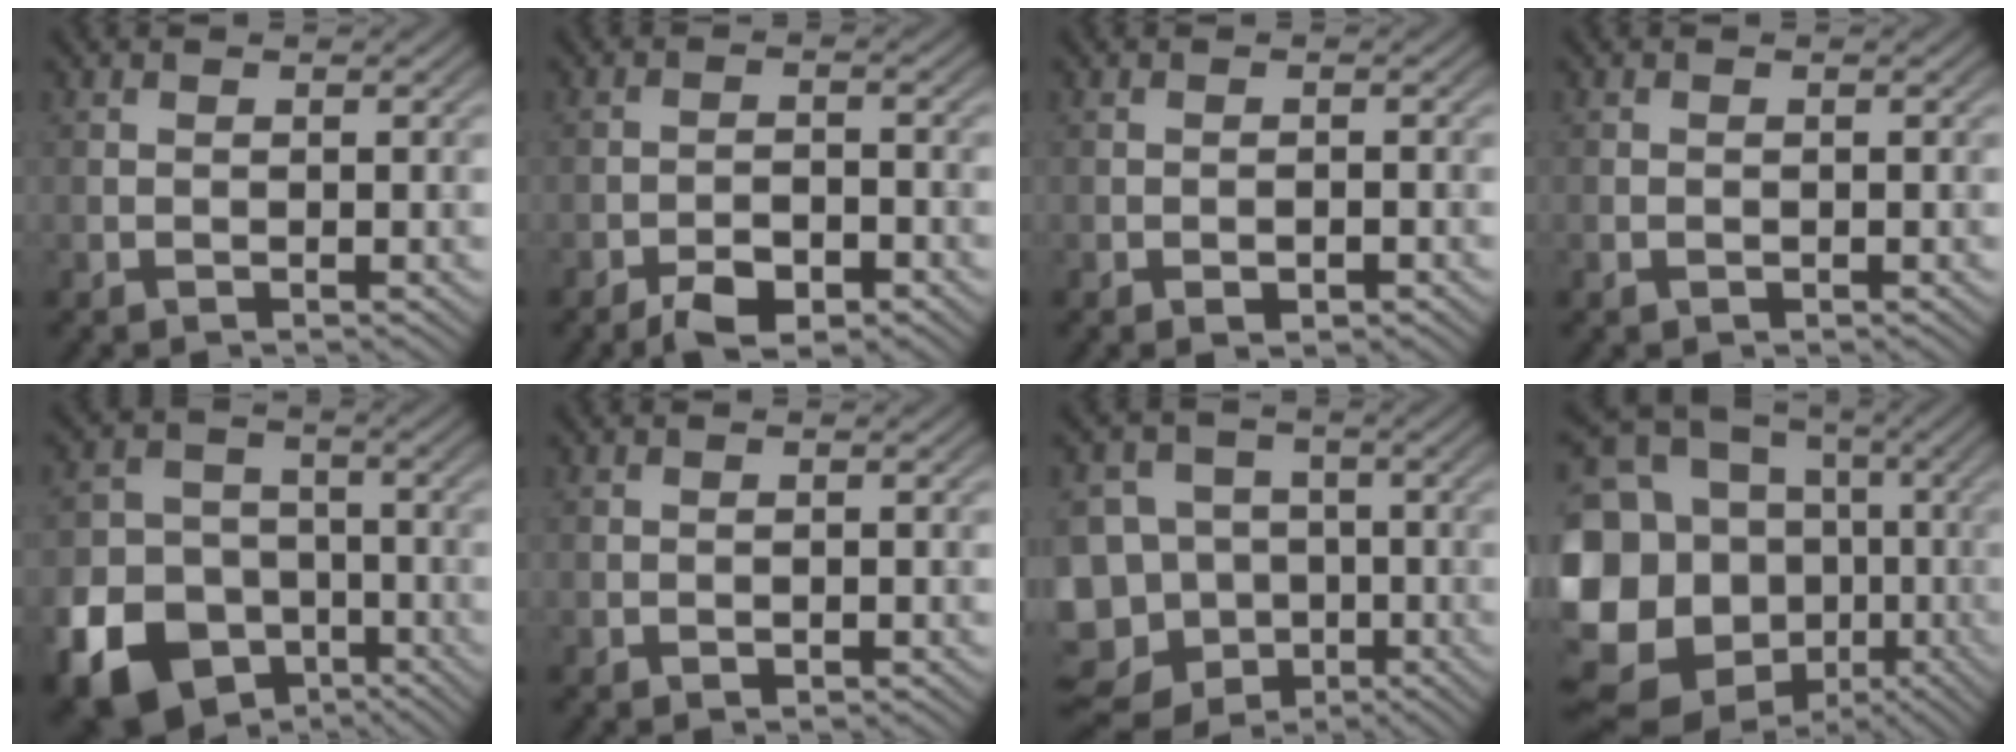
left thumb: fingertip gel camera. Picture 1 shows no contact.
{"total": 4.7, "force": [-3.2, 1.8, 2.9], "torque": [-0.048, 0.001, -0.056]}
{"total": 1.5, "force": [-0.8, 0.6, 1.1], "torque": [-0.016, 0.002, -0.013]}
{"total": 0.5, "force": [-0.3, 0.3, 0.3], "torque": [-0.004, 0.000, -0.003]}
{"total": 16.3, "force": [-8.5, 12.8, 5.5], "torque": [-0.147, -0.069, -0.156]}
{"total": 0.5, "force": [-0.3, 0.2, 0.4], "torque": [-0.005, 0.001, -0.004]}
{"total": 16.2, "force": [-7.4, 13.6, 4.8], "torque": [-0.157, -0.022, -0.125]}
{"total": 21.7, "force": [-4.6, 18.8, 9.8], "torque": [-0.263, -0.006, -0.092]}